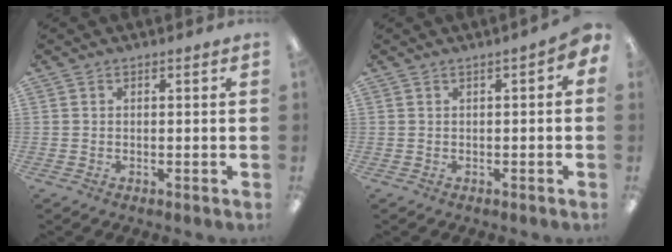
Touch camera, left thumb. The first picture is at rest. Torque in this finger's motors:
{"motor_torque": [0.40, 0.71, 0.91, -0.56, 0.01]}